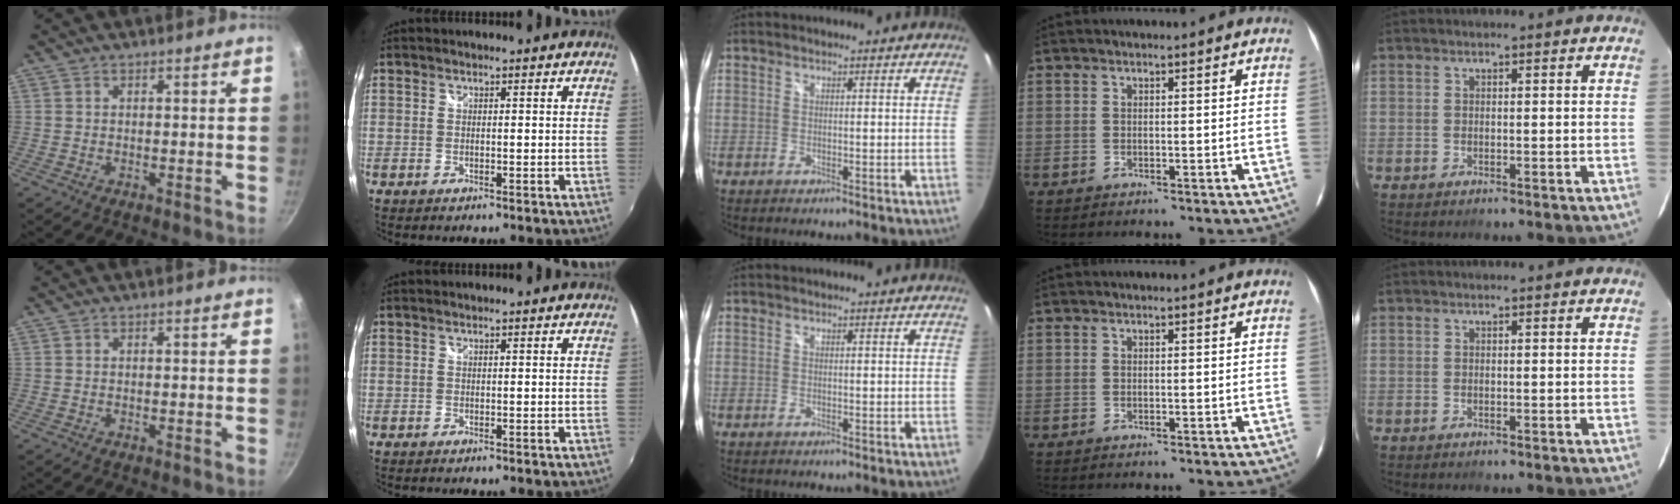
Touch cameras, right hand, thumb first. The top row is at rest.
{}